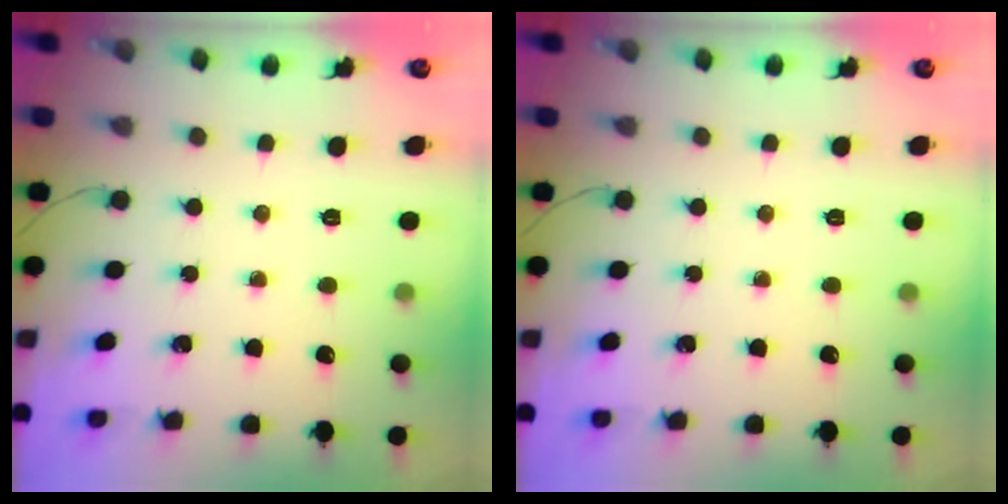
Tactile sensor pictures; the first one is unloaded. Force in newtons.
{"total": 0.0}